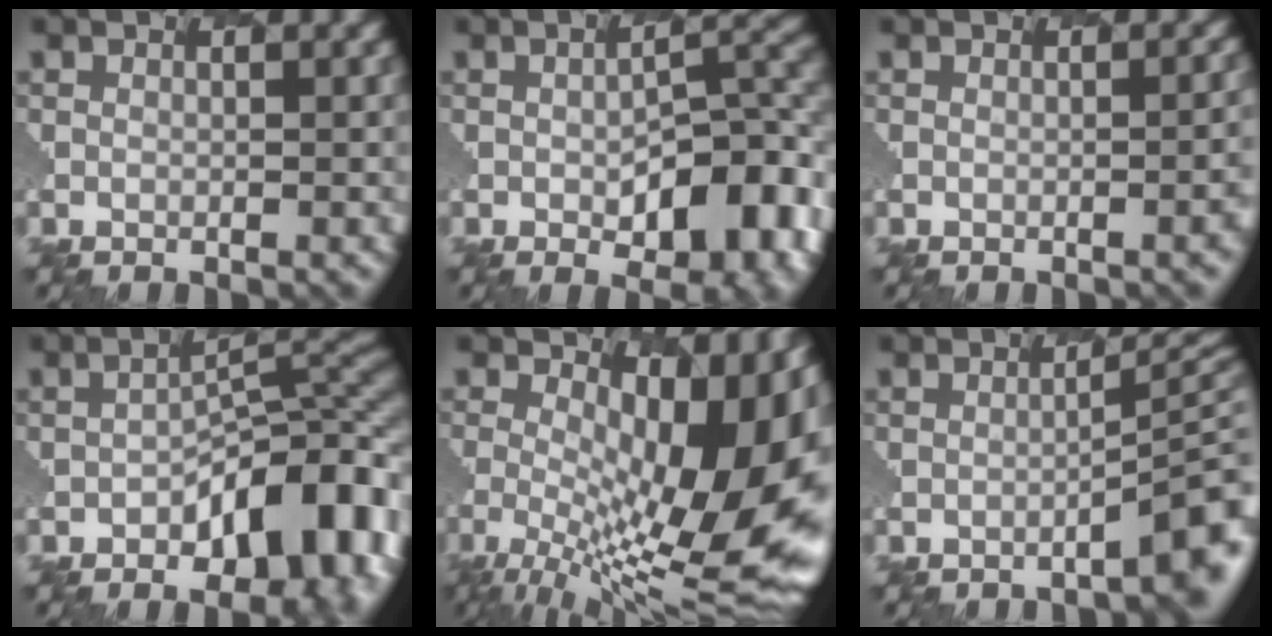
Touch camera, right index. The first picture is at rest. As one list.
[{"total": 9.3, "force": [-3.0, 4.1, 7.8], "torque": [-0.112, -0.004, -0.048]}, {"total": 4.5, "force": [-0.6, 2.0, 4.0], "torque": [-0.016, 0.009, -0.011]}, {"total": 10.9, "force": [-4.2, 5.2, 8.6], "torque": [-0.107, 0.001, -0.077]}, {"total": 14.7, "force": [-0.3, 6.7, 13.0], "torque": [-0.175, -0.012, 0.009]}, {"total": 5.9, "force": [-1.6, 1.6, 5.5], "torque": [-0.053, 0.002, -0.027]}]